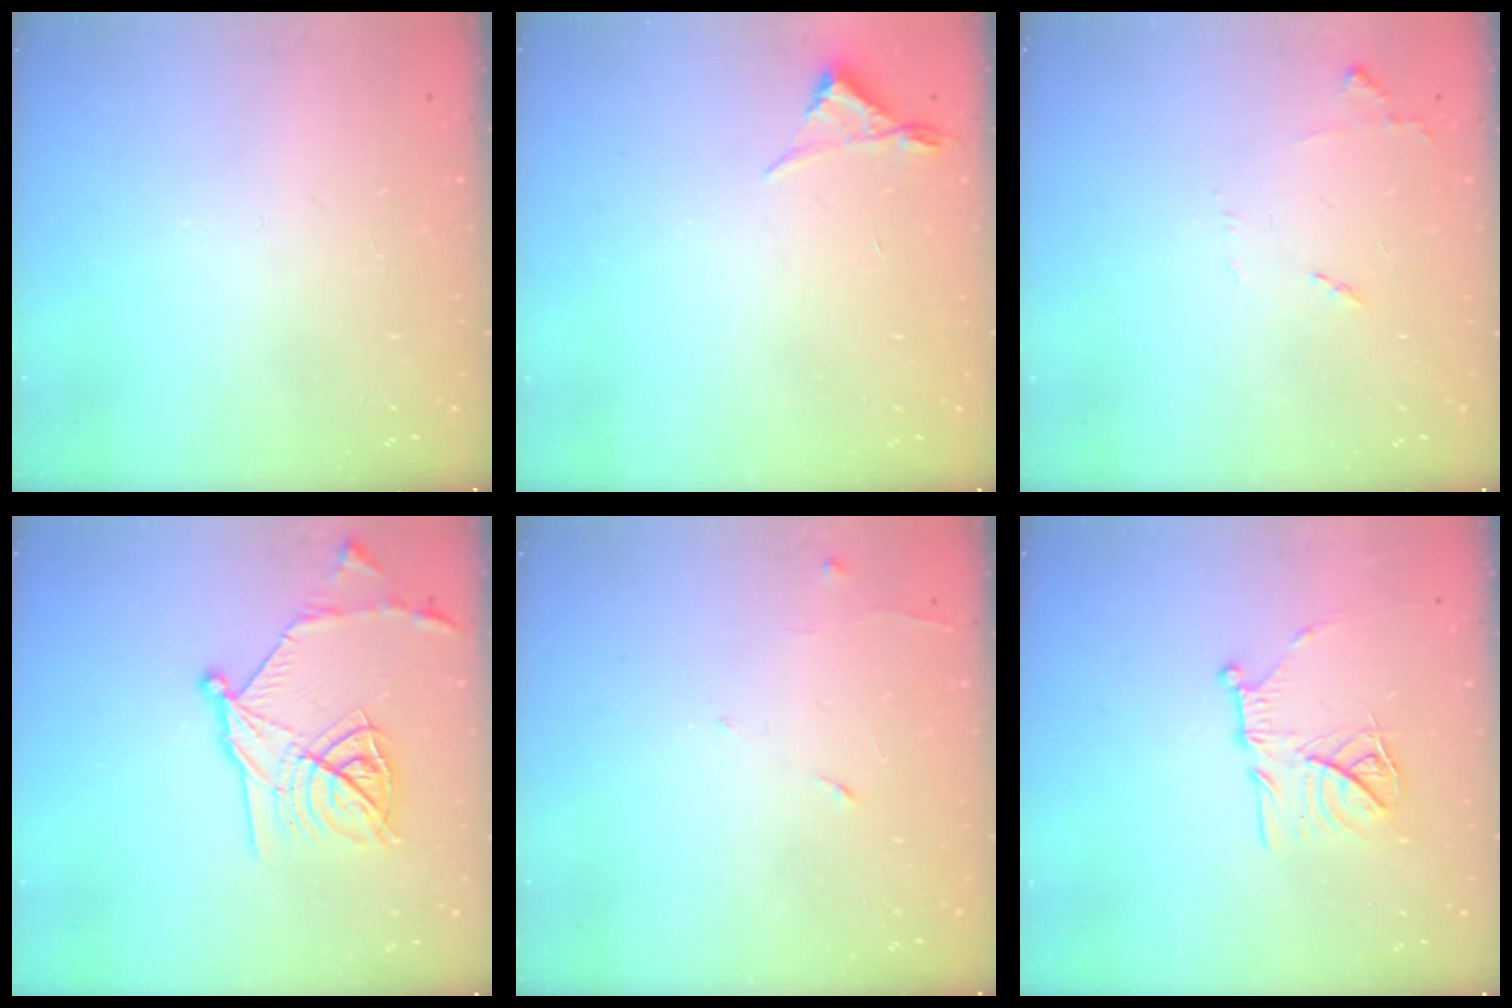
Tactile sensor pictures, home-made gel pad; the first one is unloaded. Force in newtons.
{"total": 4.2, "press": 4.1, "slide": 0.5}
{"total": 6.8, "press": 6.8, "slide": 0.9}
{"total": 17.6, "press": 17.6, "slide": 0.9}
{"total": 5.1, "press": 5.1, "slide": 0.8}
{"total": 14.9, "press": 14.8, "slide": 1.4}